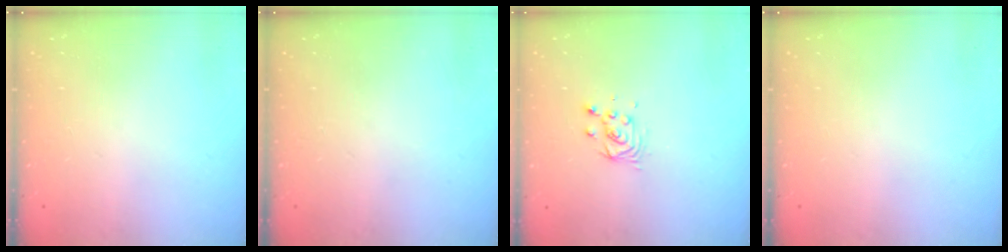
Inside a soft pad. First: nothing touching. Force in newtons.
{"total": 0.0}
{"total": 4.0, "press": 4.0, "slide": 0.3}
{"total": 0.0}